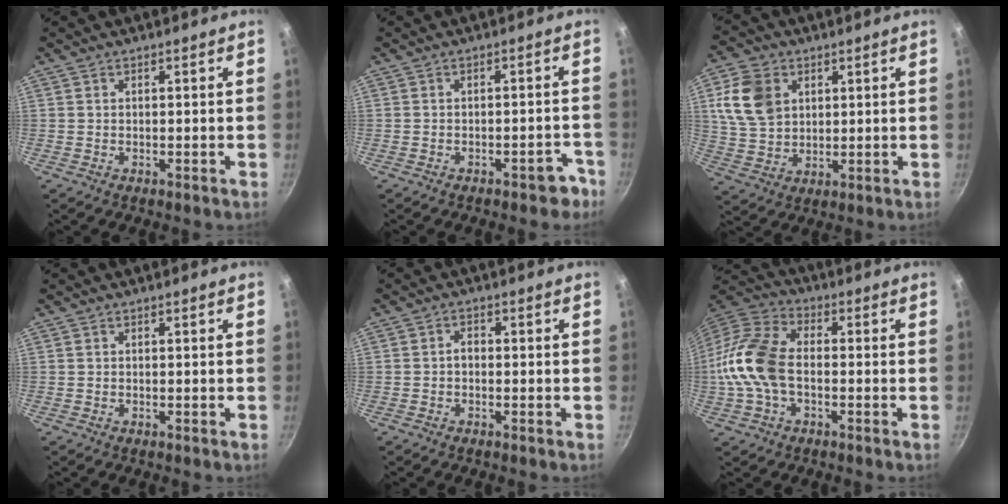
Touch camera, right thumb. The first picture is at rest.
{"total": 4.1, "force": [-2.7, 2.0, 2.3], "torque": [-0.002, 0.039, -0.017]}
{"total": 11.3, "force": [3.6, 8.5, 6.6], "torque": [-0.109, -0.005, 0.073]}
{"total": 0.0}
{"total": 1.7, "force": [-0.5, 1.2, 1.1], "torque": [-0.013, 0.011, -0.010]}
{"total": 14.6, "force": [-1.8, 9.1, 11.3], "torque": [-0.214, 0.037, -0.052]}